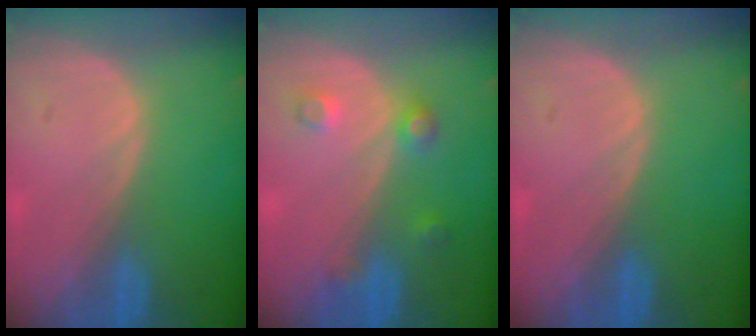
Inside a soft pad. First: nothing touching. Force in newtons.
{"total": 3.6, "press": 3.3, "slide": 1.3}
{"total": 0.0}